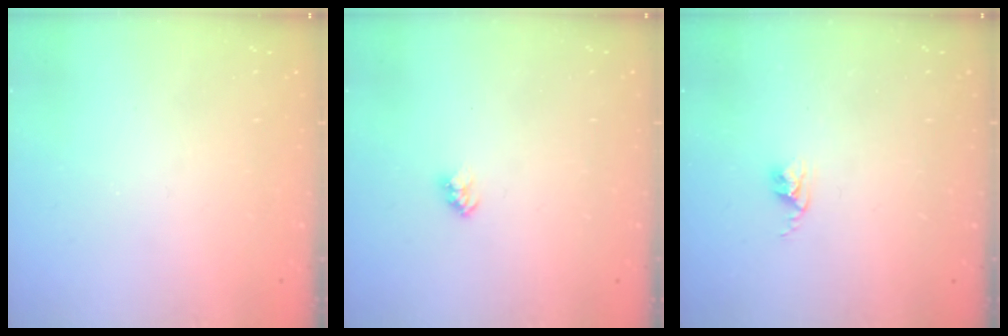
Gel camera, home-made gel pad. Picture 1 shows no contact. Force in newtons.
{"total": 2.4, "press": 2.4, "slide": 0.2}
{"total": 2.4, "press": 2.4, "slide": 0.3}